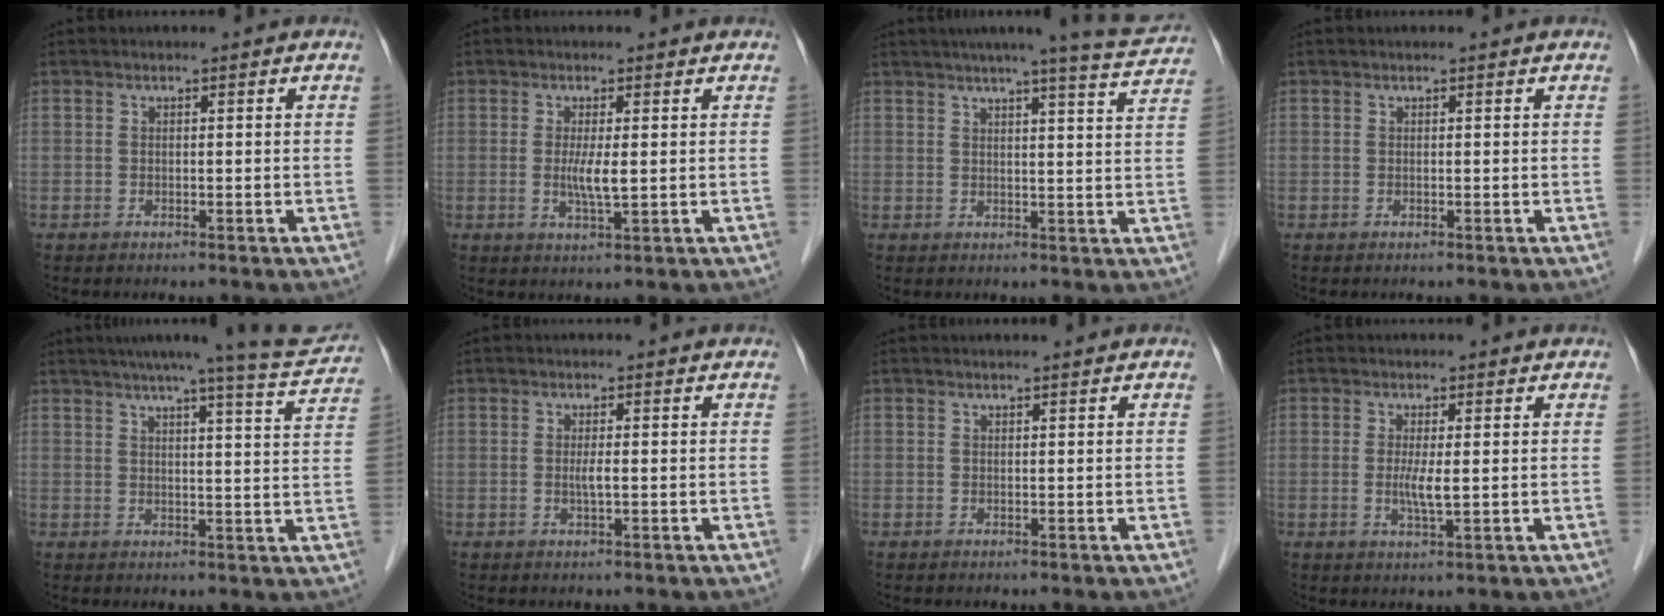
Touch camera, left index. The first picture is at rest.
{"total": 3.3, "force": [0.1, 0.3, 3.3], "torque": [-0.070, -0.007, 0.005]}
{"total": 11.4, "force": [10.2, -0.4, 4.9], "torque": [-0.067, -0.009, 0.110]}
{"total": 0.0}
{"total": 12.7, "force": [11.8, -0.5, 4.8], "torque": [-0.065, -0.024, 0.135]}
{"total": 1.3, "force": [-0.1, -0.1, 1.3], "torque": [-0.032, -0.002, -0.001]}
{"total": 0.7, "force": [0.7, -0.2, 0.2], "torque": [-0.008, 0.001, 0.013]}
{"total": 2.9, "force": [0.1, 0.2, 2.9], "torque": [-0.063, -0.007, 0.003]}